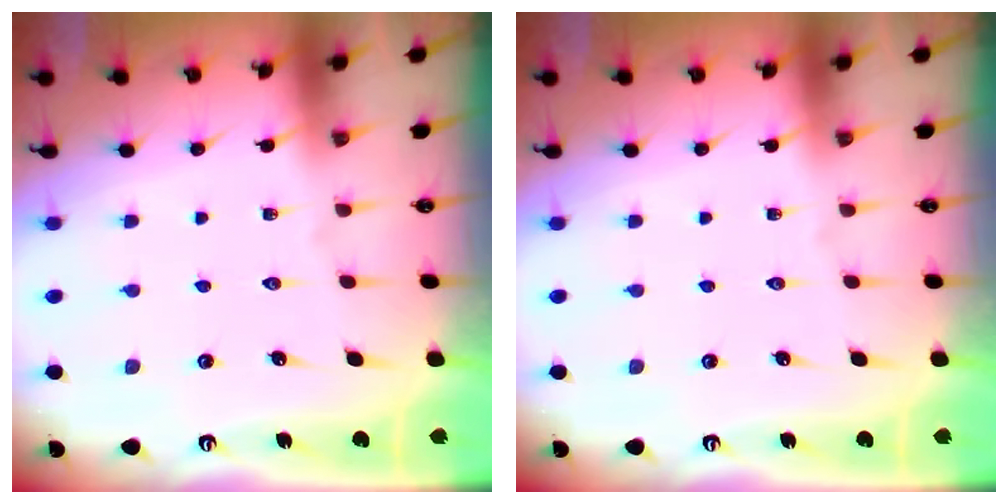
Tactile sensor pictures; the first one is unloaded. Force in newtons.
{"total": 0.0}